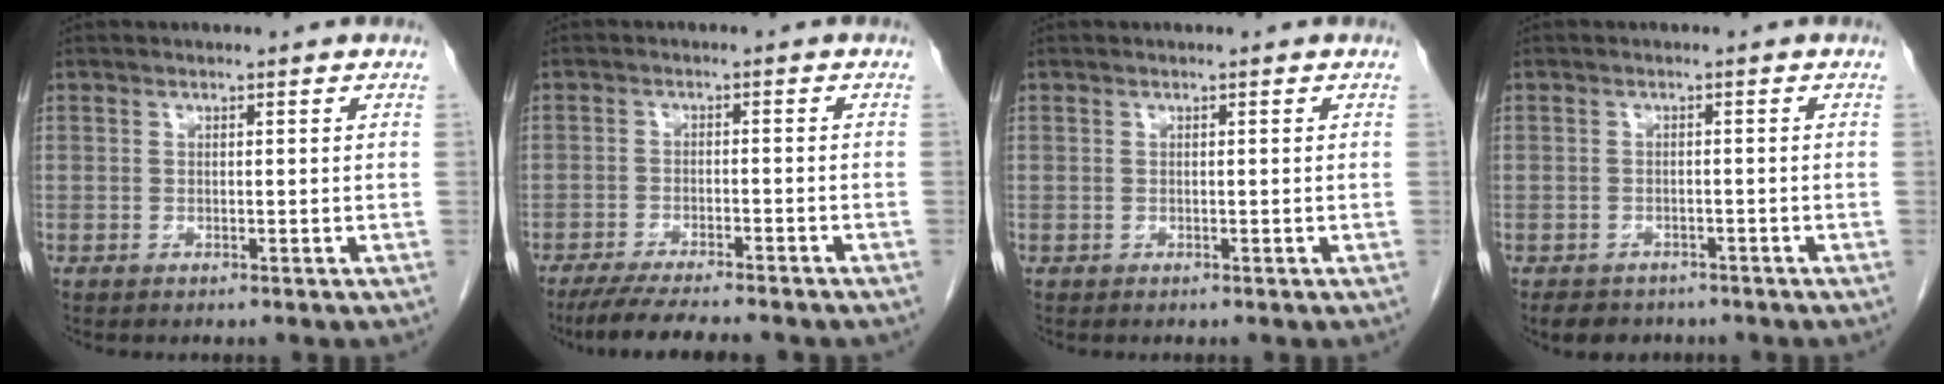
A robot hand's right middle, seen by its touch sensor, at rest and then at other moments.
{"total": 10.6, "force": [-9.1, 1.2, 5.4], "torque": [-0.080, -0.019, -0.134]}
{"total": 0.0}
{"total": 4.3, "force": [-3.4, 2.5, 0.8], "torque": [-0.011, 0.003, -0.046]}